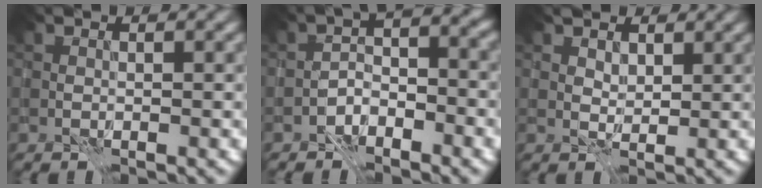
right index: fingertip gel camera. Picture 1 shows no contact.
{"total": 3.0, "force": [-2.2, 1.4, 1.5], "torque": [-0.024, 0.010, -0.047]}
{"total": 2.3, "force": [1.8, 1.2, 0.5], "torque": [-0.013, -0.007, 0.028]}